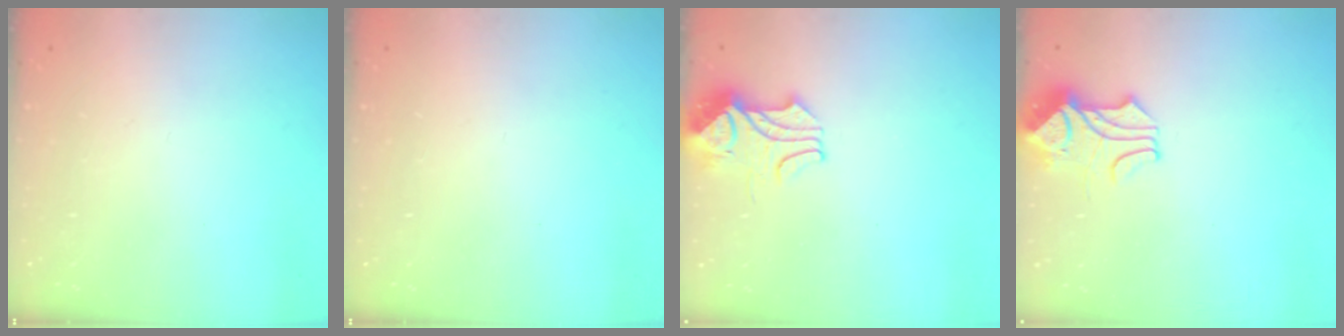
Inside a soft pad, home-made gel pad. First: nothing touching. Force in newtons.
{"total": 0.0}
{"total": 2.0, "press": 1.8, "slide": 0.8}
{"total": 1.7, "press": 1.3, "slide": 1.1}